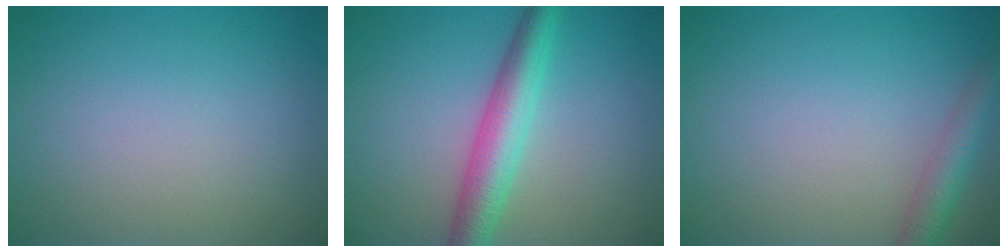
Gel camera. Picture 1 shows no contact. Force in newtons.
{"total": 4.9, "press": 4.9, "slide": 0.1}
{"total": 3.0, "press": 3.0, "slide": 0.1}